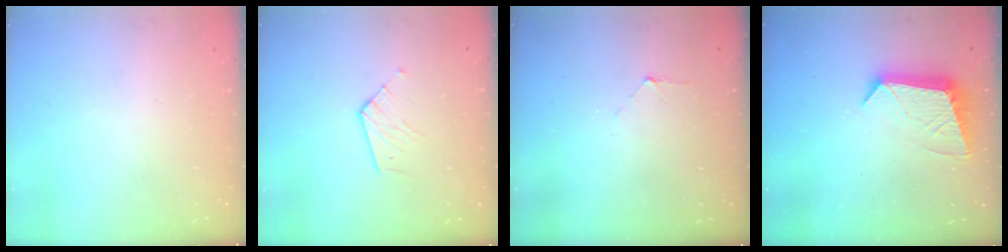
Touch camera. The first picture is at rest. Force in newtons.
{"total": 5.6, "press": 5.6, "slide": 0.6}
{"total": 3.6, "press": 3.6, "slide": 0.3}
{"total": 11.5, "press": 11.5, "slide": 0.7}